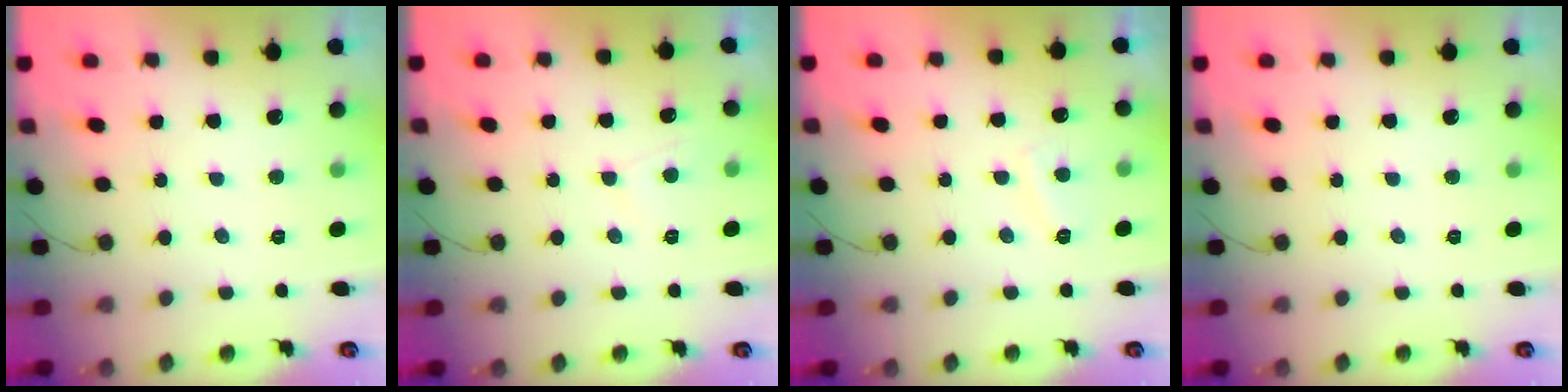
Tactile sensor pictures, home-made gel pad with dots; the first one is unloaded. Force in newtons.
{"total": 3.2, "press": 3.2, "slide": 0.4}
{"total": 2.8, "press": 2.7, "slide": 0.6}
{"total": 0.0}